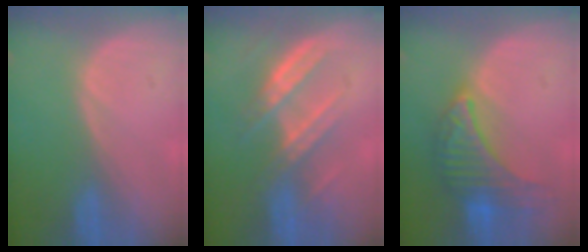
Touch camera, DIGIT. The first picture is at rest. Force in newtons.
{"total": 6.8, "press": 6.8, "slide": 0.9}
{"total": 8.2, "press": 8.2, "slide": 0.5}